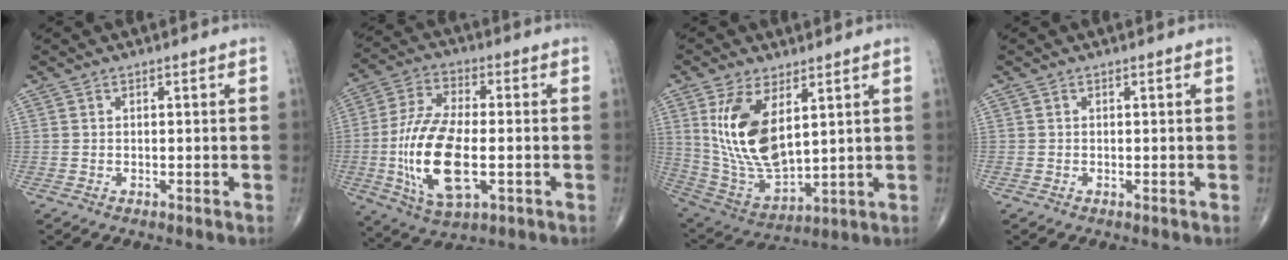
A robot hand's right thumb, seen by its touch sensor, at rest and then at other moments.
{"total": 17.7, "force": [-3.2, 8.0, 15.5], "torque": [-0.312, 0.010, -0.055]}
{"total": 15.7, "force": [4.9, 7.7, 12.8], "torque": [-0.239, -0.024, 0.116]}
{"total": 0.0}